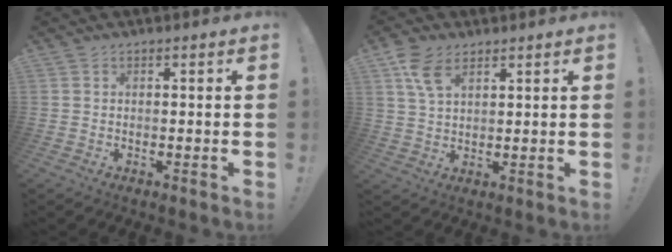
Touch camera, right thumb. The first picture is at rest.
{"total": 8.2, "force": [4.5, 4.4, 5.2], "torque": [-0.102, -0.012, 0.087]}